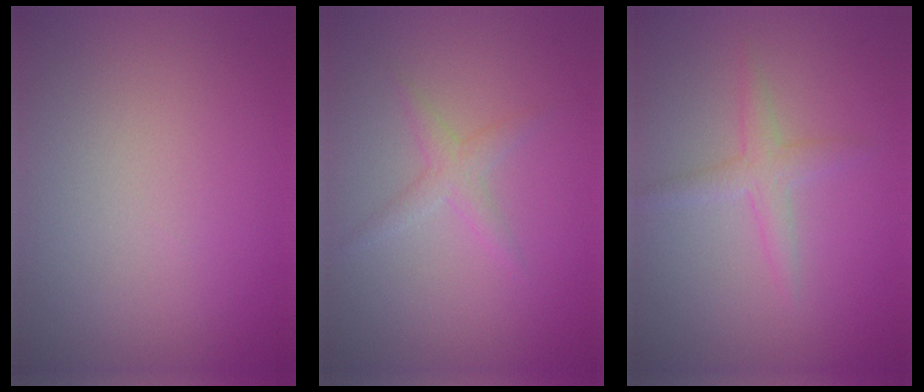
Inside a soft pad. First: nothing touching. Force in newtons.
{"total": 1.6, "press": 1.6, "slide": 0.1}
{"total": 2.0, "press": 2.0, "slide": 0.1}